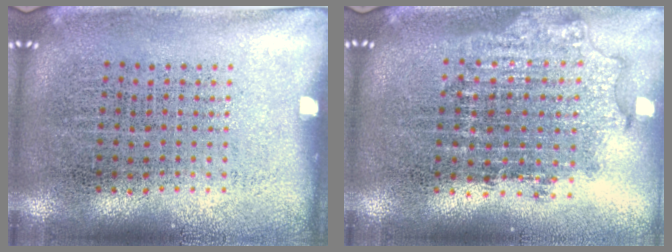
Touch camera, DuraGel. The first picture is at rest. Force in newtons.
{"total": 1.8, "press": 1.4, "slide": 1.1}